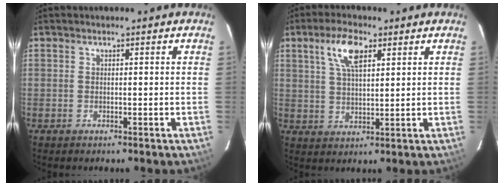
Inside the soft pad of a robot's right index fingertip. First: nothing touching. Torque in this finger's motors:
{"motor_torque": [0.76, 0.53, 0.17, 0.06]}